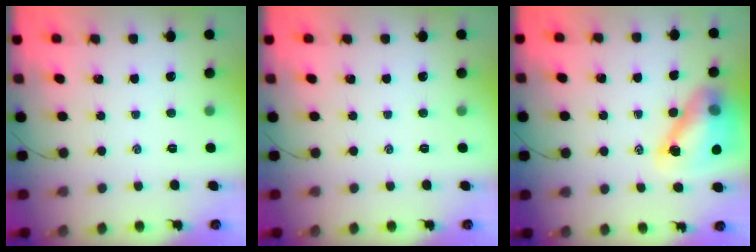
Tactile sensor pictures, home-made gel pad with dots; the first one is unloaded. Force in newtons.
{"total": 0.0}
{"total": 12.7, "press": 12.2, "slide": 3.6}